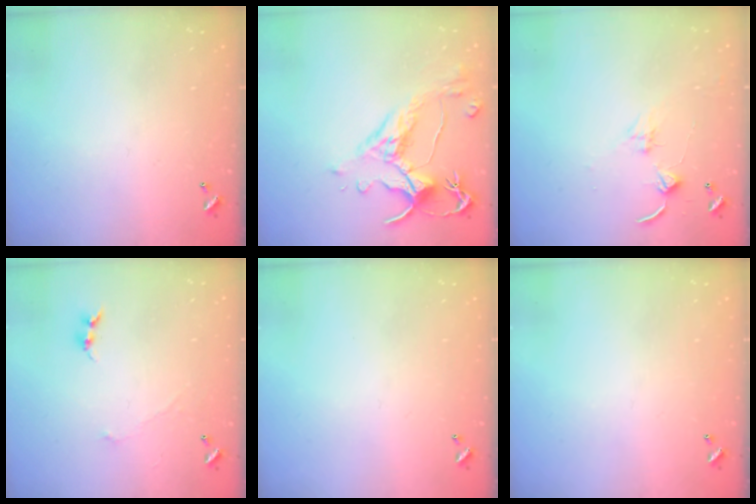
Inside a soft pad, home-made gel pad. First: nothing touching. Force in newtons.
{"total": 3.2, "press": 2.9, "slide": 1.3}
{"total": 2.4, "press": 2.3, "slide": 0.4}
{"total": 0.0}
{"total": 0.0}
{"total": 0.0}